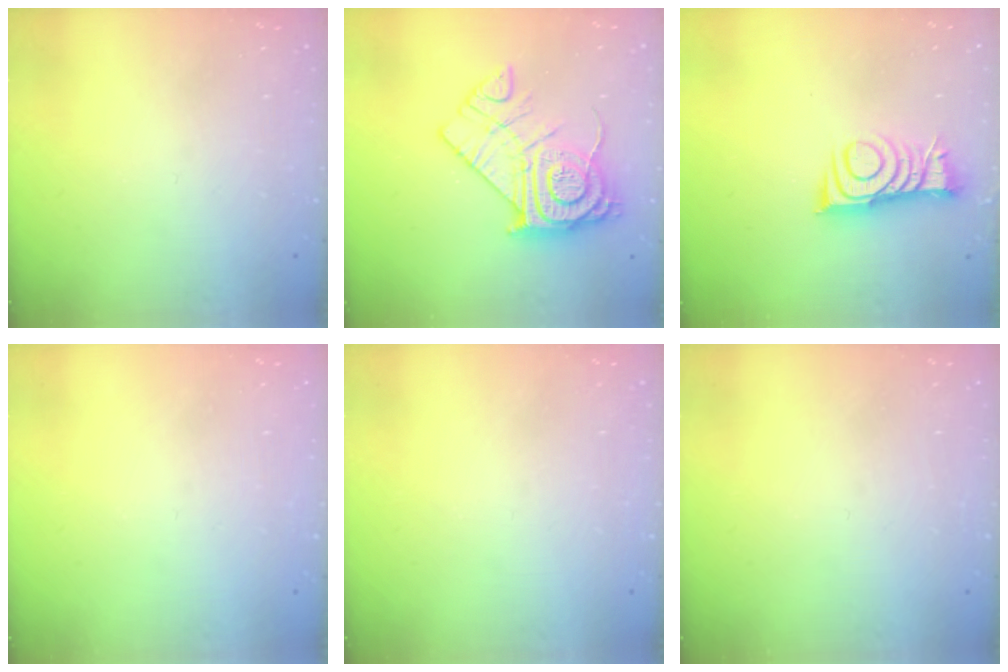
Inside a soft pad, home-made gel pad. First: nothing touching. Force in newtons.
{"total": 17.2, "press": 17.1, "slide": 1.3}
{"total": 8.8, "press": 8.8, "slide": 0.1}
{"total": 0.0}
{"total": 0.0}
{"total": 0.0}